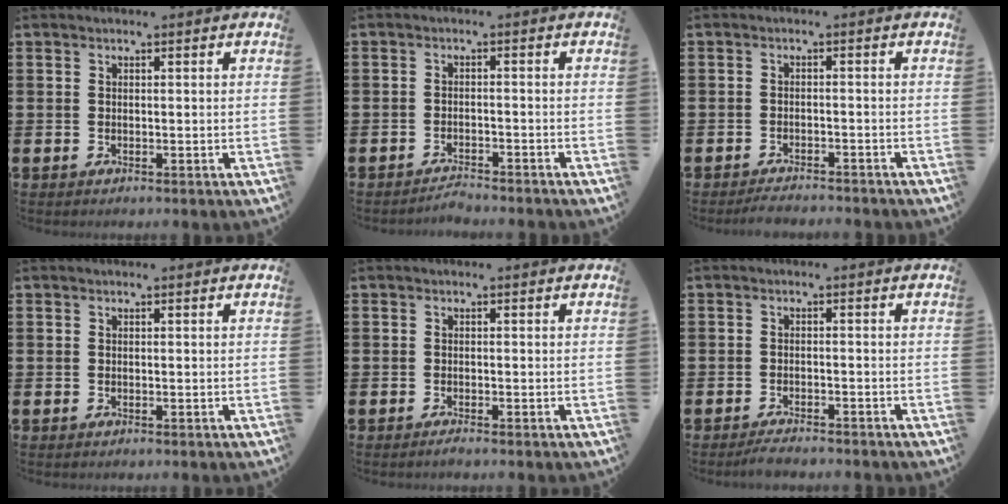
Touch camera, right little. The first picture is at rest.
{"total": 1.8, "force": [-1.8, -0.1, 0.1], "torque": [-0.005, 0.006, -0.037]}
{"total": 1.8, "force": [-1.8, 0.0, 0.2], "torque": [-0.008, 0.004, -0.036]}
{"total": 0.0}
{"total": 0.6, "force": [-0.4, 0.0, 0.4], "torque": [-0.007, -0.002, -0.008]}
{"total": 1.7, "force": [-1.7, 0.0, 0.4], "torque": [-0.010, 0.004, -0.033]}